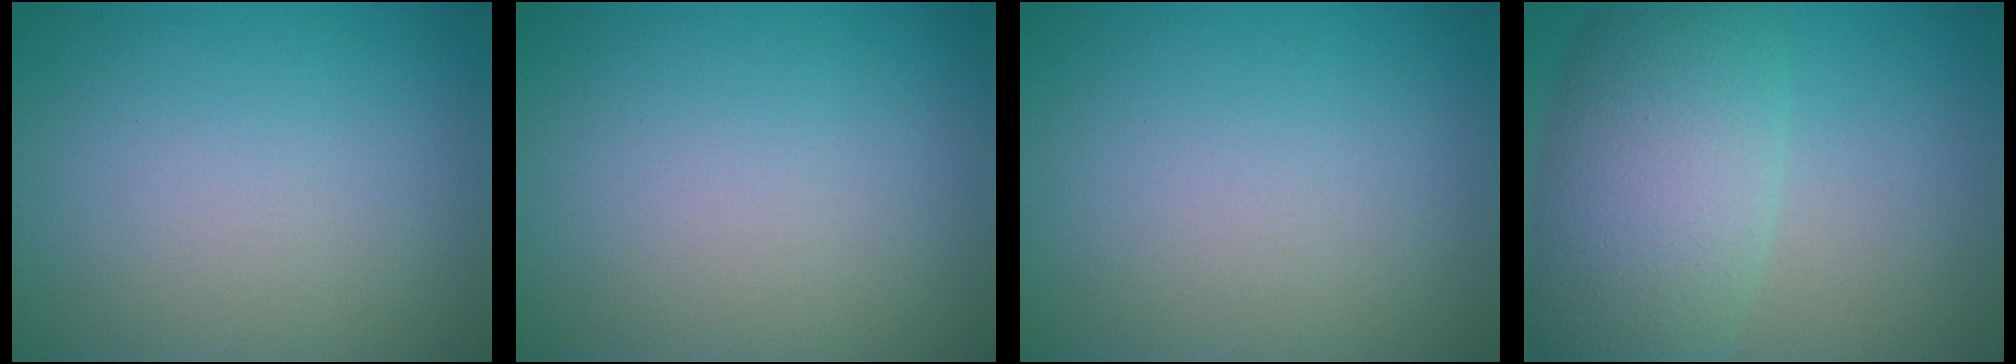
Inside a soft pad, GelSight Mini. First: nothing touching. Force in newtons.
{"total": 0.0}
{"total": 0.0}
{"total": 8.4, "press": 8.4, "slide": 0.3}